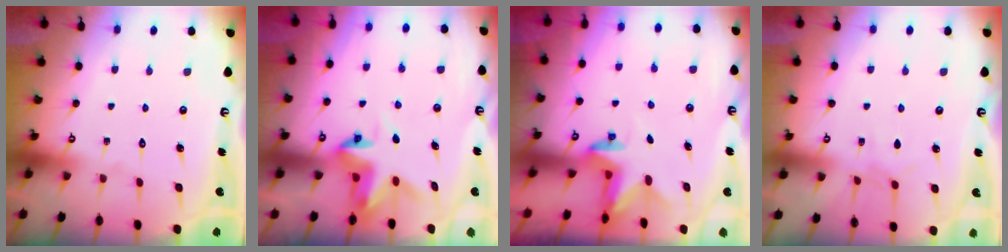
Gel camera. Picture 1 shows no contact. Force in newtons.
{"total": 4.9, "press": 4.9, "slide": 0.2}
{"total": 2.3, "press": 2.3, "slide": 0.4}
{"total": 3.4, "press": 3.4, "slide": 0.3}